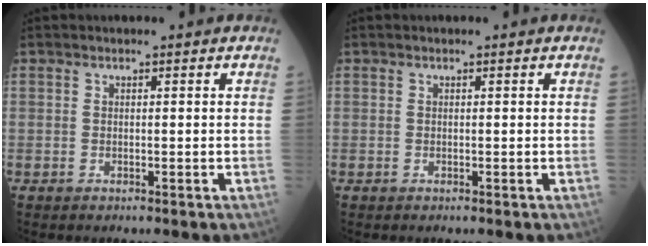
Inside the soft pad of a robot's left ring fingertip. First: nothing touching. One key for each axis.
{"total": 0.0}